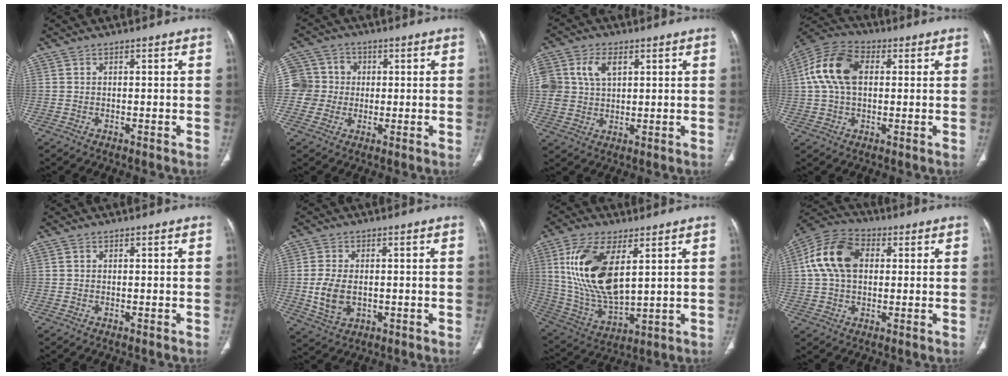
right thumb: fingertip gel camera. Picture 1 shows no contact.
{"total": 8.1, "force": [0.0, 8.0, 1.2], "torque": [0.004, 0.020, -0.005]}
{"total": 9.9, "force": [3.2, 6.9, 6.4], "torque": [-0.131, 0.002, 0.066]}
{"total": 12.8, "force": [2.2, 8.2, 9.6], "torque": [-0.190, 0.026, 0.032]}
{"total": 0.0}
{"total": 7.3, "force": [-0.7, 4.8, 5.4], "torque": [-0.104, -0.002, -0.005]}
{"total": 18.4, "force": [5.4, 8.5, 15.4], "torque": [-0.304, -0.024, 0.115]}
{"total": 13.2, "force": [2.3, 9.0, 9.4], "torque": [-0.175, 0.025, 0.033]}